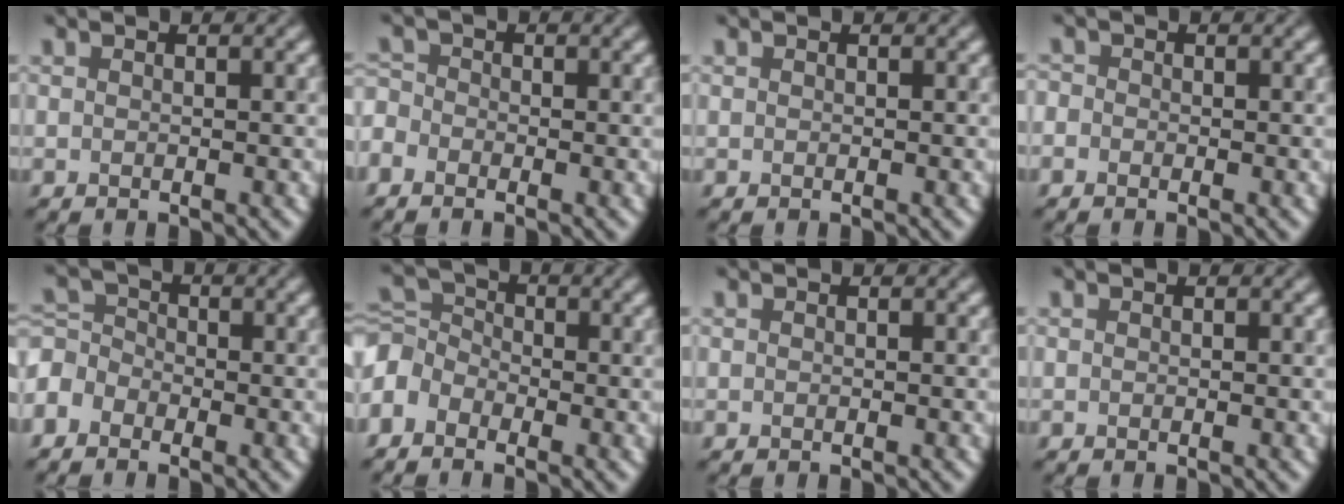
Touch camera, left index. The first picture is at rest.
{"total": 1.7, "force": [-1.3, 1.0, 0.5], "torque": [-0.013, 0.007, -0.030]}
{"total": 0.0}
{"total": 0.9, "force": [-0.3, 0.8, 0.1], "torque": [0.005, 0.003, -0.016]}
{"total": 2.7, "force": [-1.6, 2.0, 0.8], "torque": [-0.019, 0.008, -0.041]}
{"total": 3.3, "force": [-1.9, 2.4, 1.2], "torque": [-0.031, 0.011, -0.056]}
{"total": 0.0}
{"total": 0.0}